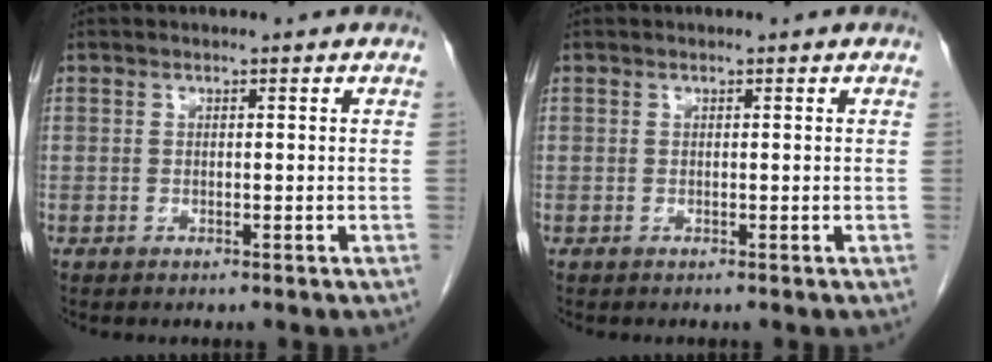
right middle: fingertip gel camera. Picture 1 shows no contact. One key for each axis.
{"total": 0.0}